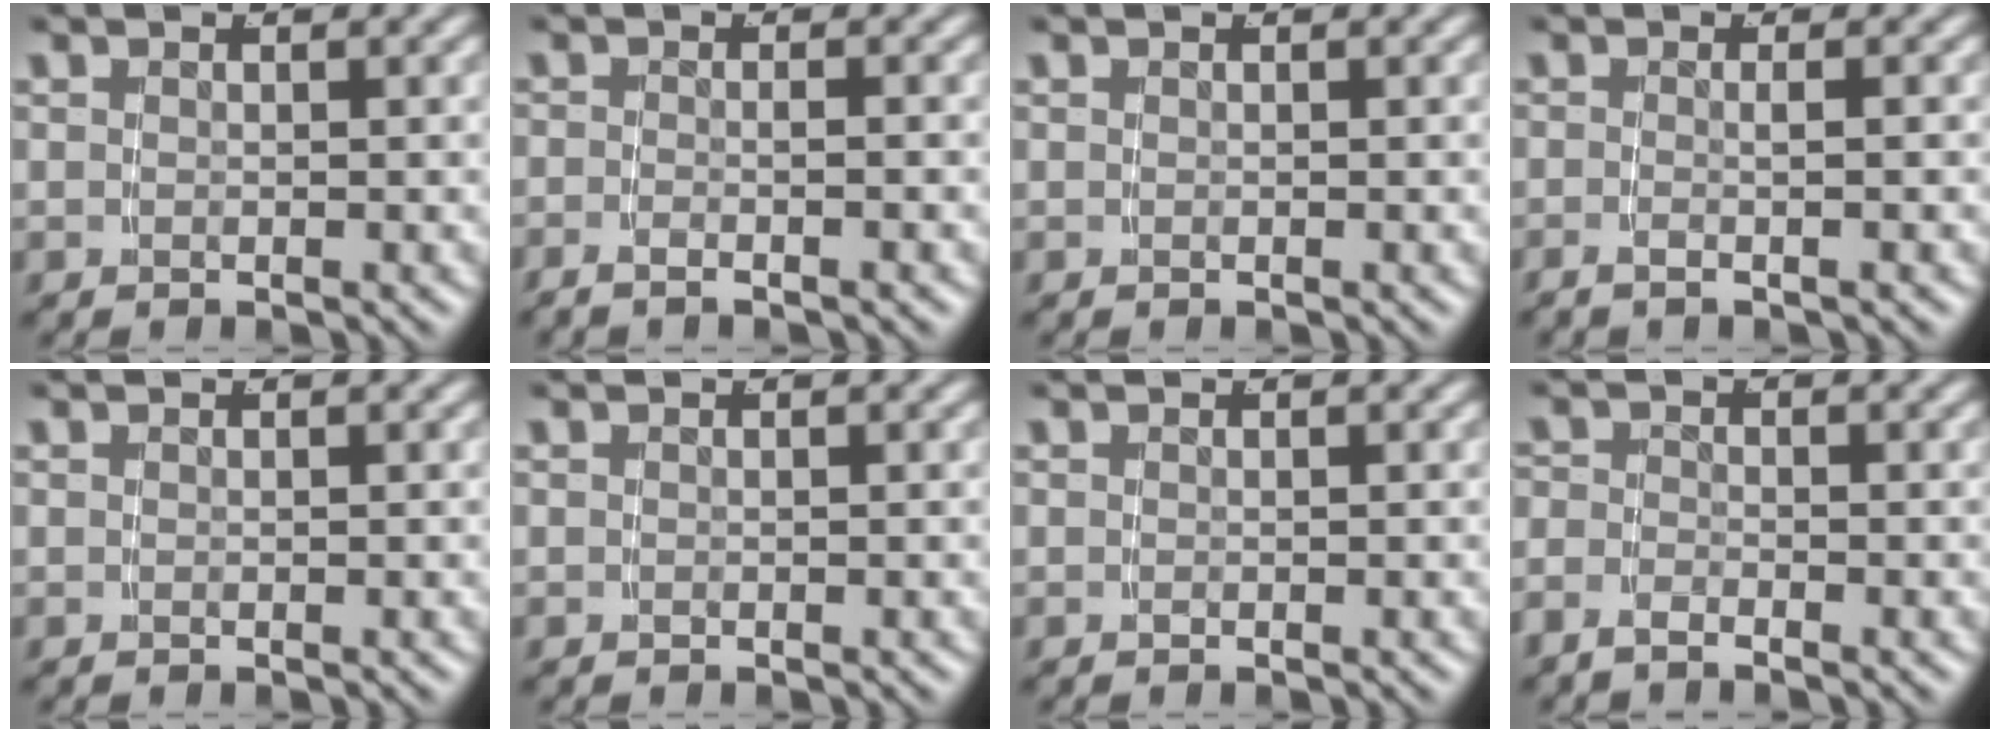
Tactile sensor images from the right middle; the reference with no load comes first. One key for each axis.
{"total": 1.8, "fx": -1.5, "fy": 0.1, "fz": 0.9, "tx": -0.023, "ty": -0.002, "tz": -0.026}
{"total": 0.0}
{"total": 1.6, "fx": -1.3, "fy": -0.2, "fz": 1.0, "tx": -0.026, "ty": -0.006, "tz": -0.018}
{"total": 0.0}
{"total": 0.0}
{"total": 0.0}
{"total": 1.5, "fx": -1.4, "fy": 0.5, "fz": 0.5, "tx": -0.013, "ty": -0.010, "tz": -0.026}